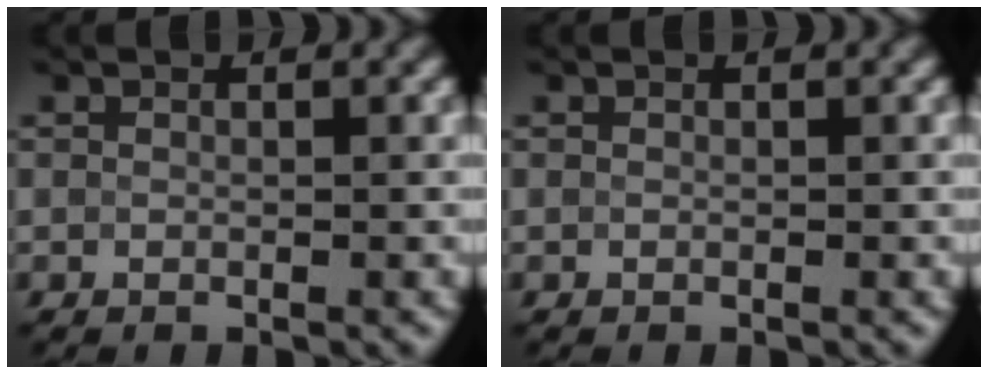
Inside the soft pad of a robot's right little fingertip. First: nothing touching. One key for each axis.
{"total": 0.0}